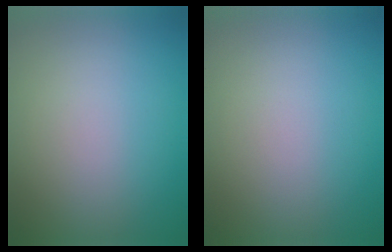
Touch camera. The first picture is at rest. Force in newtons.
{"total": 0.0}